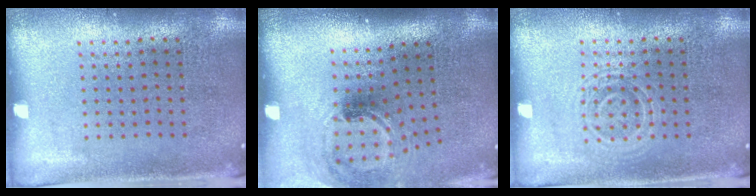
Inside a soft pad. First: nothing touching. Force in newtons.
{"total": 1.5, "press": 1.1, "slide": 0.9}
{"total": 1.8, "press": 1.8, "slide": 0.4}